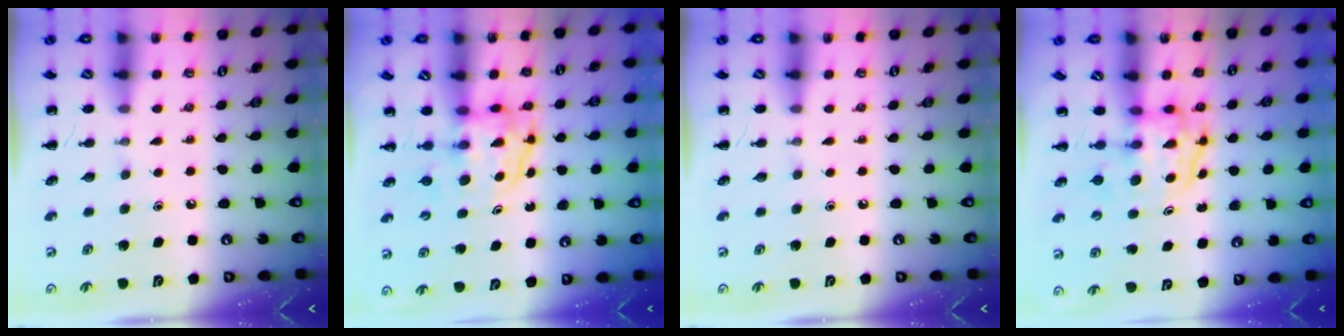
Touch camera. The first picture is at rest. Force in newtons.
{"total": 3.8, "press": 3.8, "slide": 0.3}
{"total": 0.0}
{"total": 3.7, "press": 3.7, "slide": 0.6}